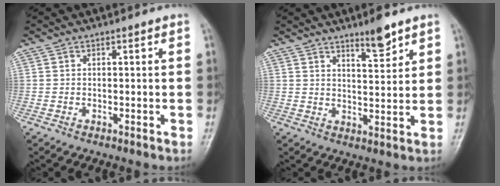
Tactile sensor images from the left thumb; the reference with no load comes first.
{"total": 5.5, "force": [4.1, 1.1, 3.5], "torque": [-0.046, -0.035, 0.065]}